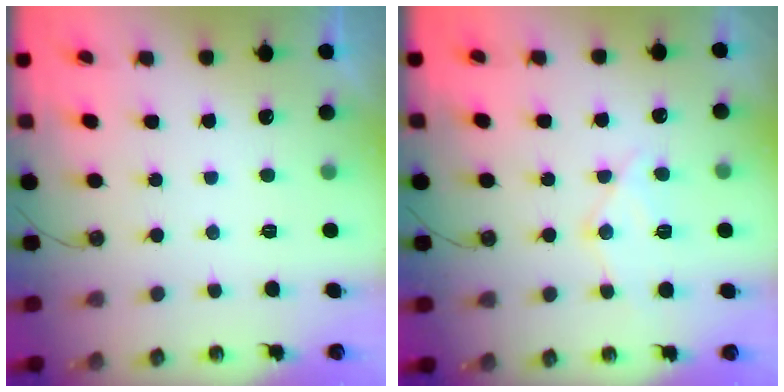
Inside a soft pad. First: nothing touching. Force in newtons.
{"total": 12.8, "press": 12.7, "slide": 1.2}